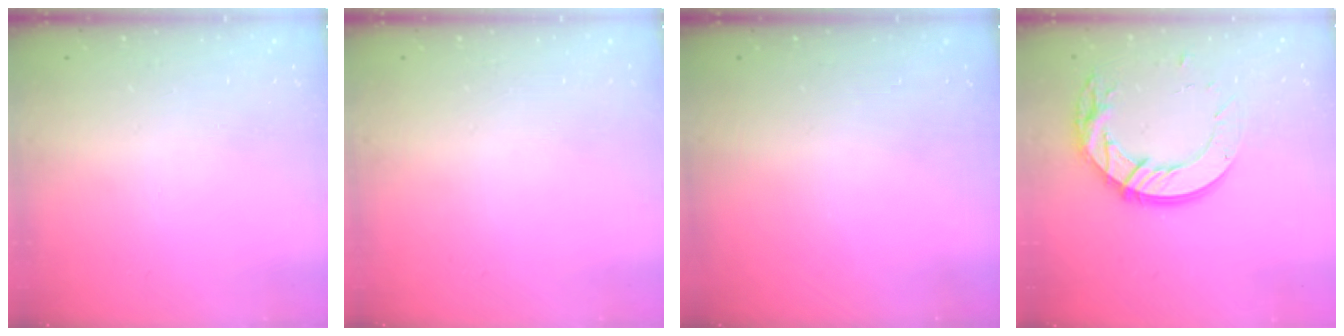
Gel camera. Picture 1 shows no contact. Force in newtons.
{"total": 0.0}
{"total": 0.0}
{"total": 15.8, "press": 15.7, "slide": 1.2}